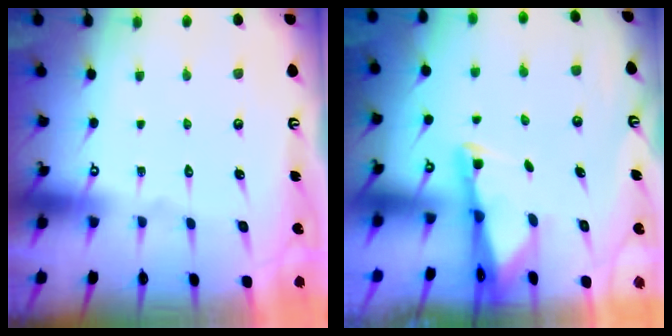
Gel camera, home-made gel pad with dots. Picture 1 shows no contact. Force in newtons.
{"total": 2.0, "press": 2.0, "slide": 0.3}